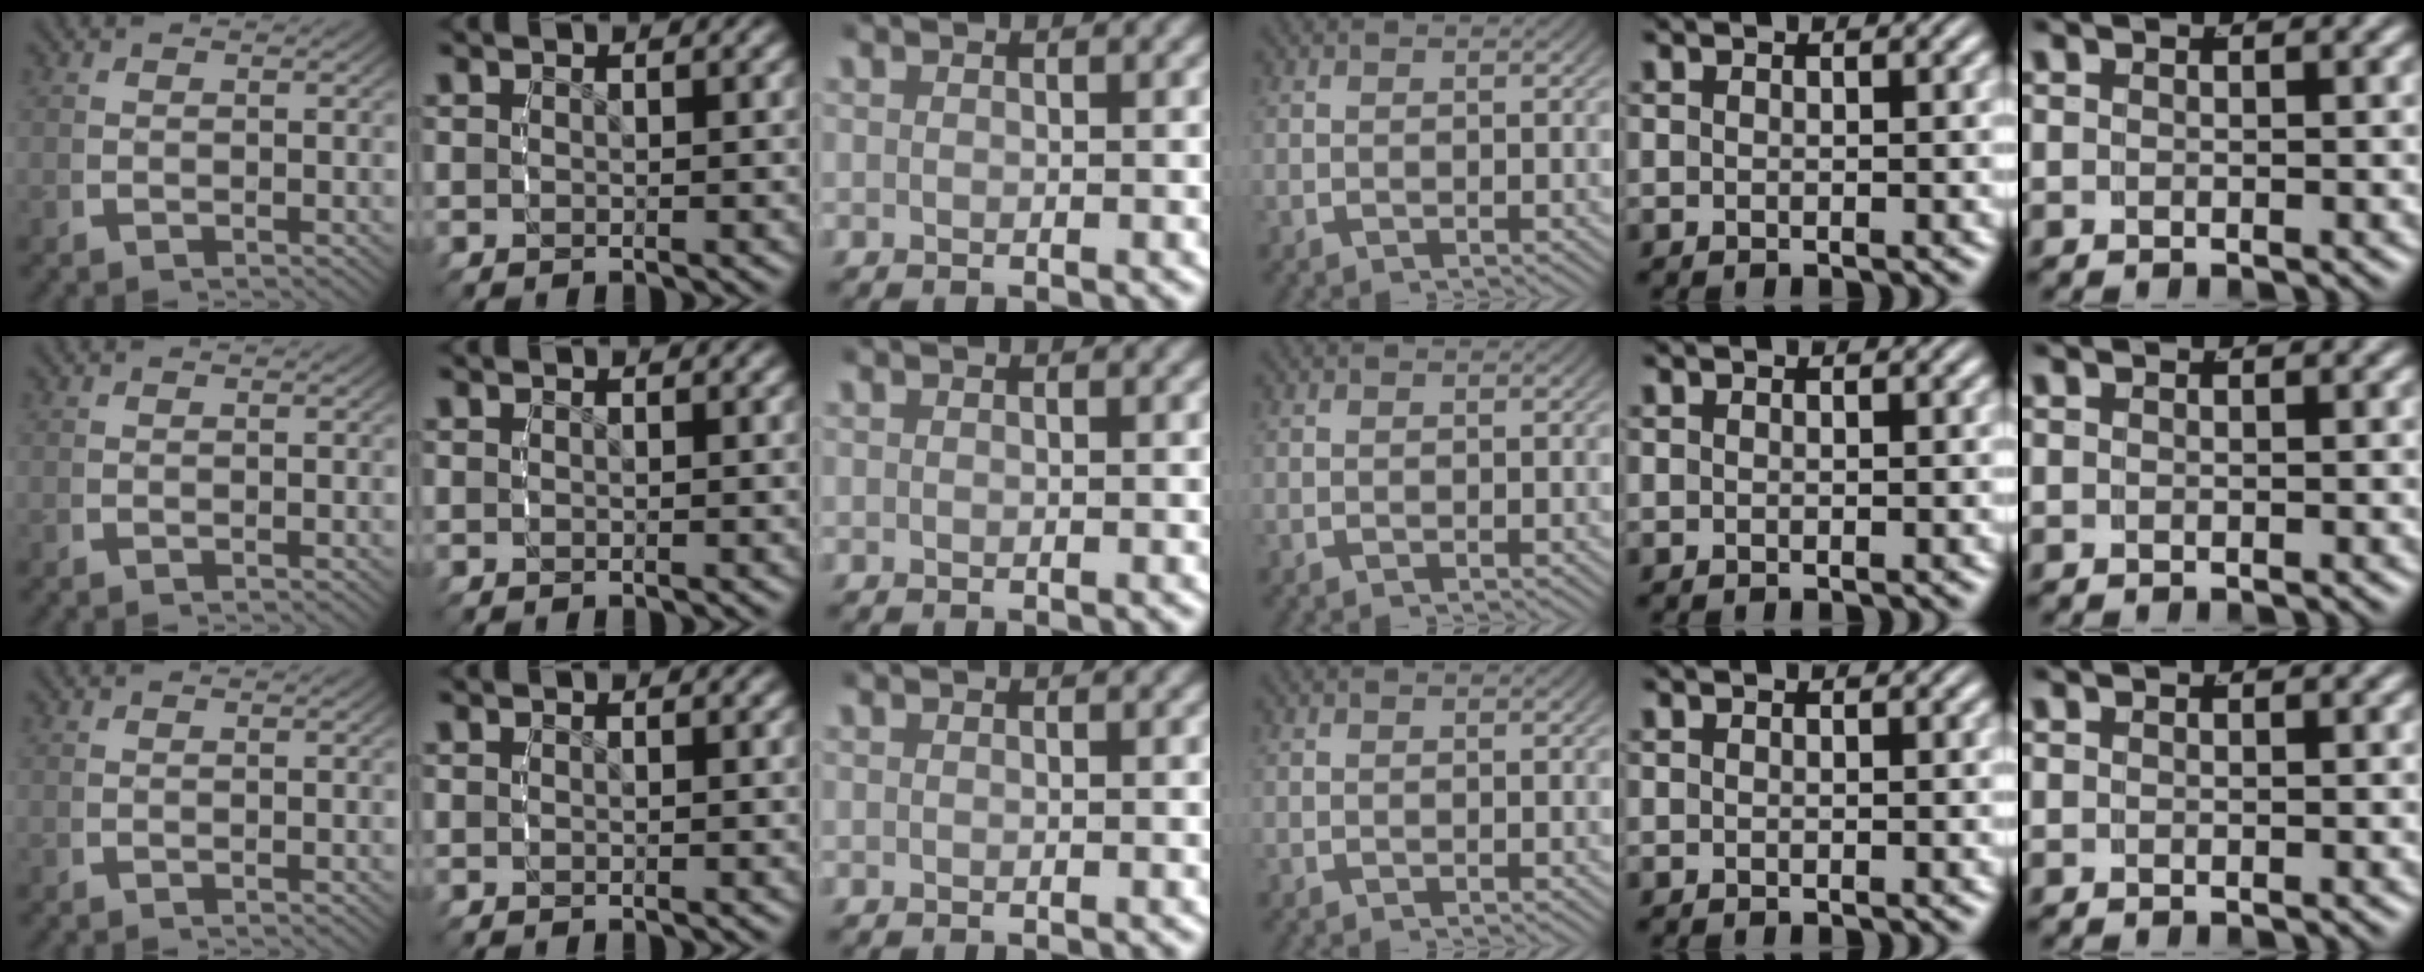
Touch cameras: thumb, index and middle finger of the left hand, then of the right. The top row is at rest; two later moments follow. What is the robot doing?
{"motion": "reach", "object": "bottle cap"}